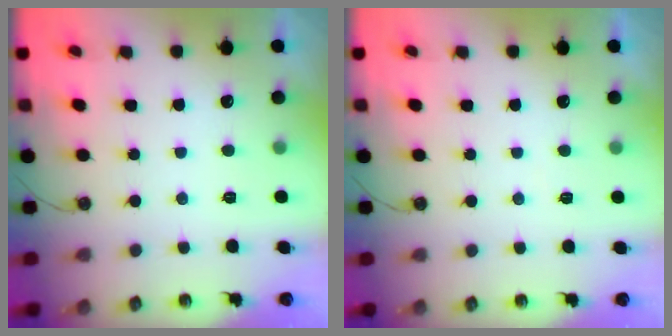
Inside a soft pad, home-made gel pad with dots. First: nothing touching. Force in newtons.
{"total": 2.7, "press": 2.7, "slide": 0.6}